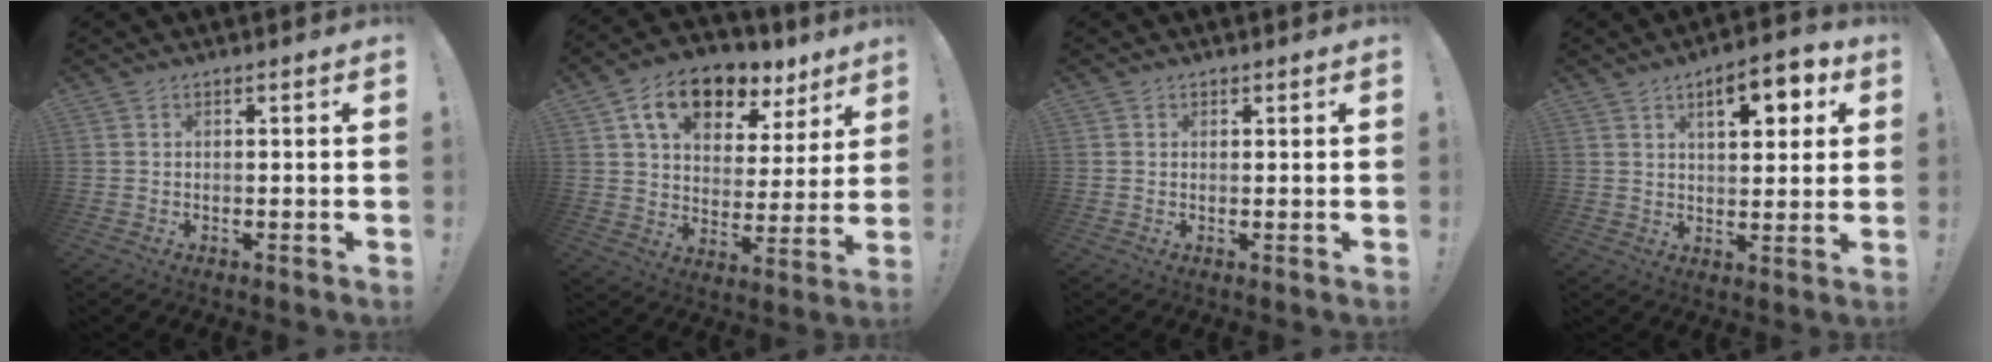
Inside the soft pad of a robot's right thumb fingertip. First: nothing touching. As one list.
[{"total": 14.5, "force": [8.8, 8.5, 7.8], "torque": [-0.130, -0.043, 0.160]}, {"total": 0.8, "force": [0.5, 0.6, 0.1], "torque": [-0.003, 0.001, 0.009]}, {"total": 9.9, "force": [4.3, 4.4, 7.8], "torque": [-0.103, -0.011, 0.068]}]